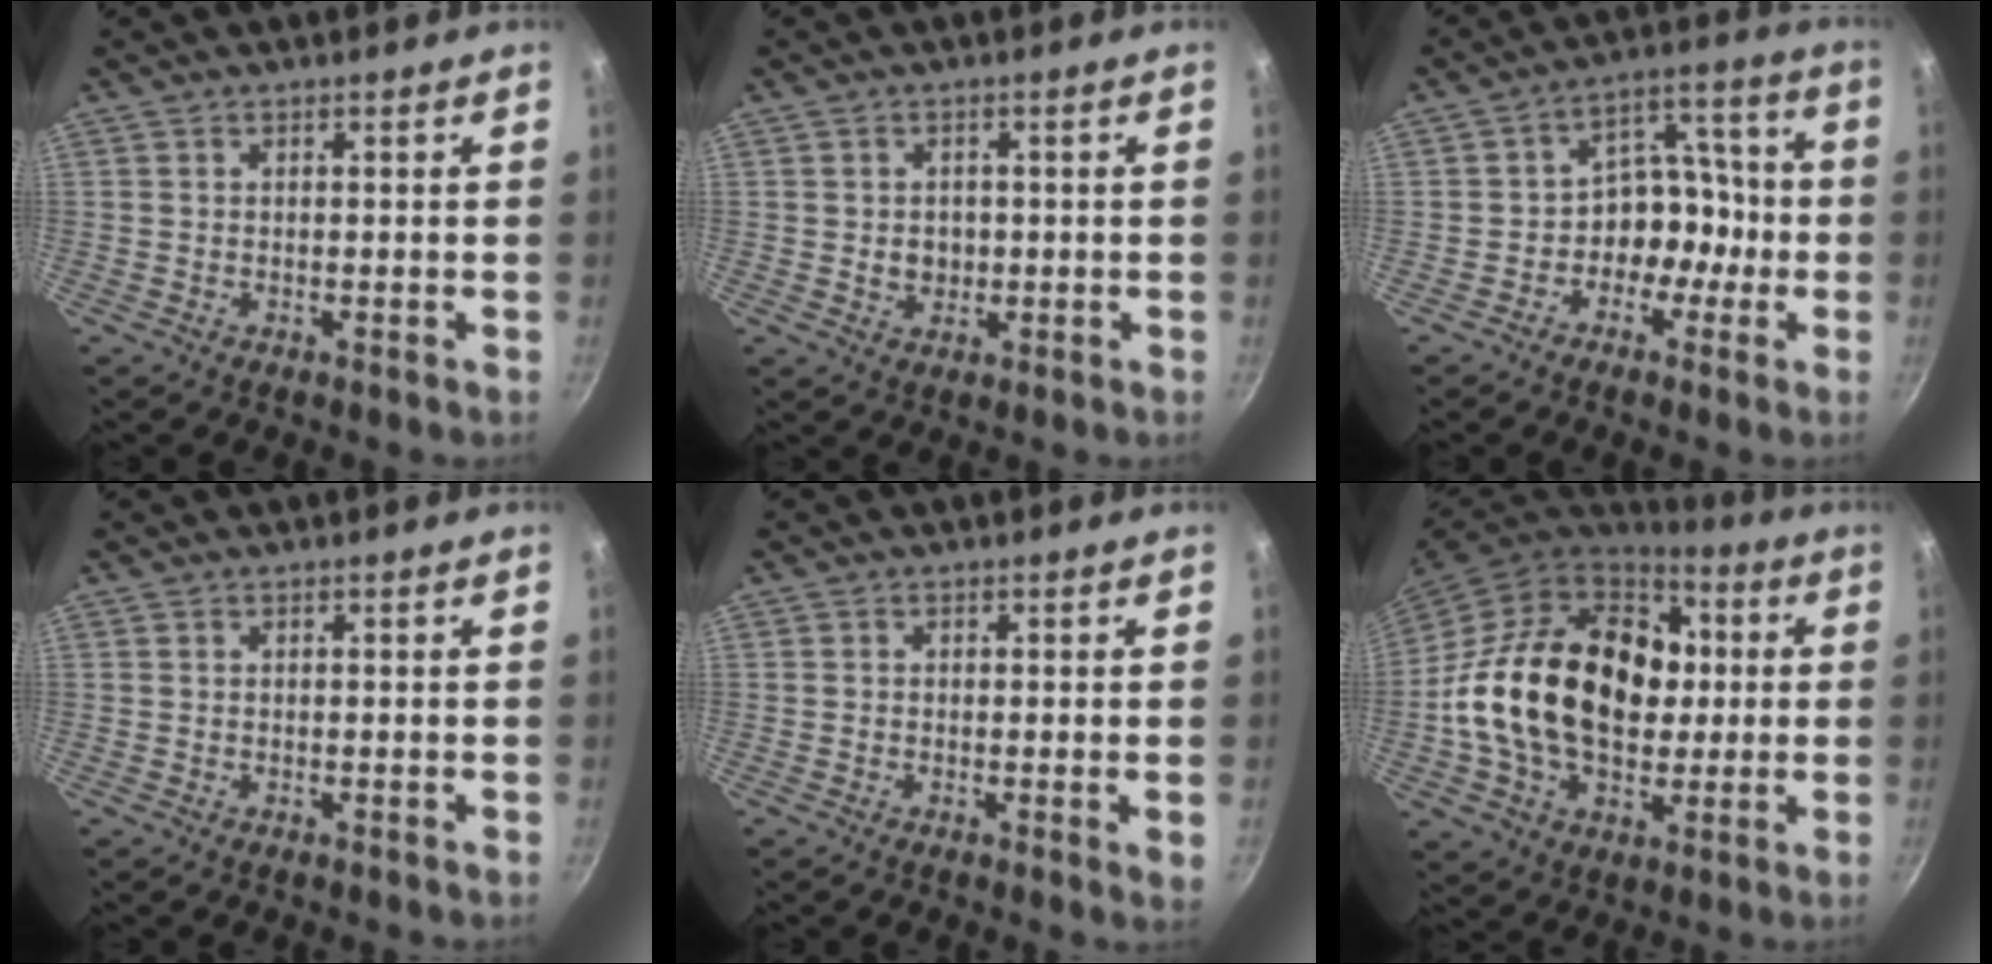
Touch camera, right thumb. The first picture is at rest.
{"total": 3.1, "force": [-0.1, 2.7, 1.5], "torque": [-0.013, 0.001, 0.001]}
{"total": 9.6, "force": [-3.0, 7.4, 5.2], "torque": [-0.016, 0.061, -0.054]}
{"total": 0.0}
{"total": 1.7, "force": [-0.1, 0.1, 1.7], "torque": [-0.027, -0.006, -0.006]}
{"total": 26.8, "force": [1.3, 18.8, 19.1], "torque": [-0.294, 0.029, 0.024]}